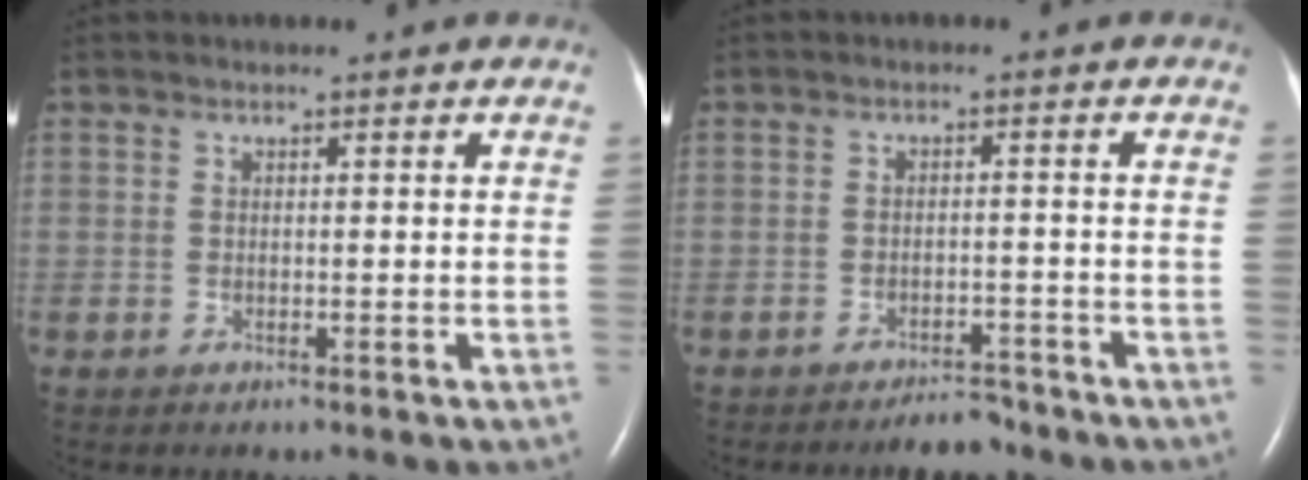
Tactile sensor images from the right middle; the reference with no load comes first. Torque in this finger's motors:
{"motor_torque": [-0.01, 0.01, 0.01, 0.01]}